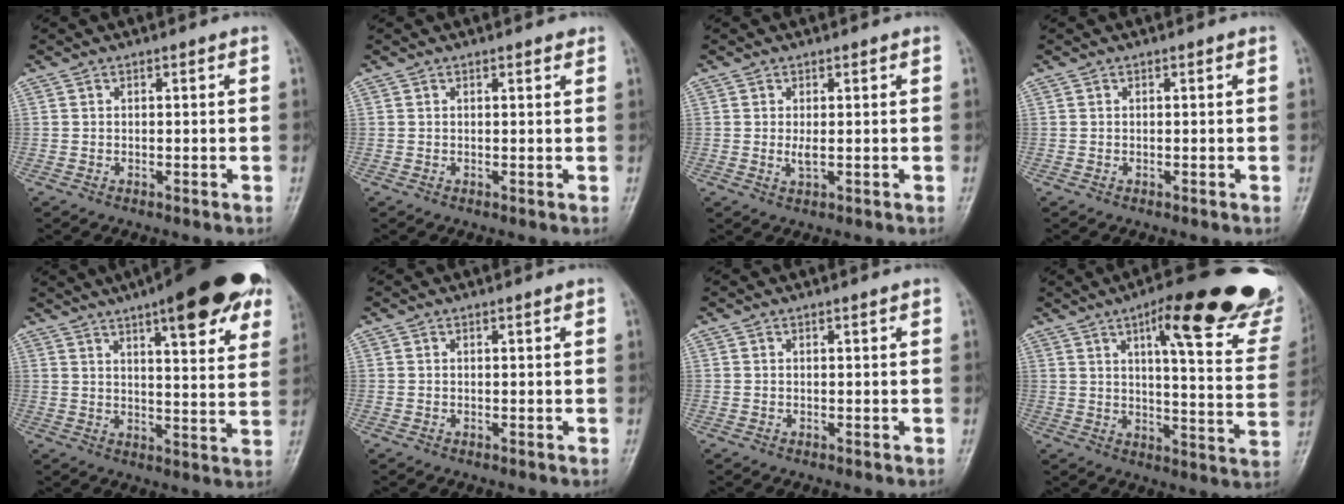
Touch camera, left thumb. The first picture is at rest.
{"total": 1.1, "force": [0.9, 0.3, 0.6], "torque": [-0.008, -0.004, 0.010]}
{"total": 1.7, "force": [0.4, 0.5, 1.6], "torque": [-0.032, -0.005, 0.009]}
{"total": 0.0}
{"total": 21.3, "force": [12.0, 5.7, 16.7], "torque": [-0.203, -0.026, 0.156]}
{"total": 0.6, "force": [0.5, 0.0, 0.4], "torque": [-0.009, -0.002, 0.009]}
{"total": 0.6, "force": [0.5, 0.0, 0.4], "torque": [-0.009, -0.002, 0.009]}
{"total": 26.5, "force": [17.1, 6.2, 19.3], "torque": [-0.224, -0.067, 0.217]}